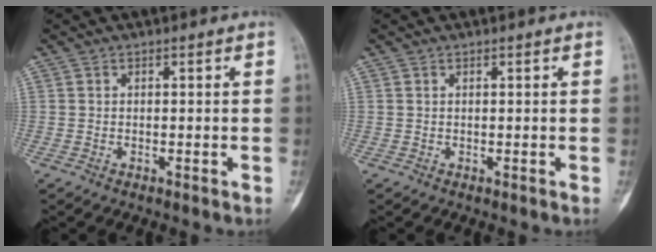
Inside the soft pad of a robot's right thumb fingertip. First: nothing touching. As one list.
[{"total": 0.0}]